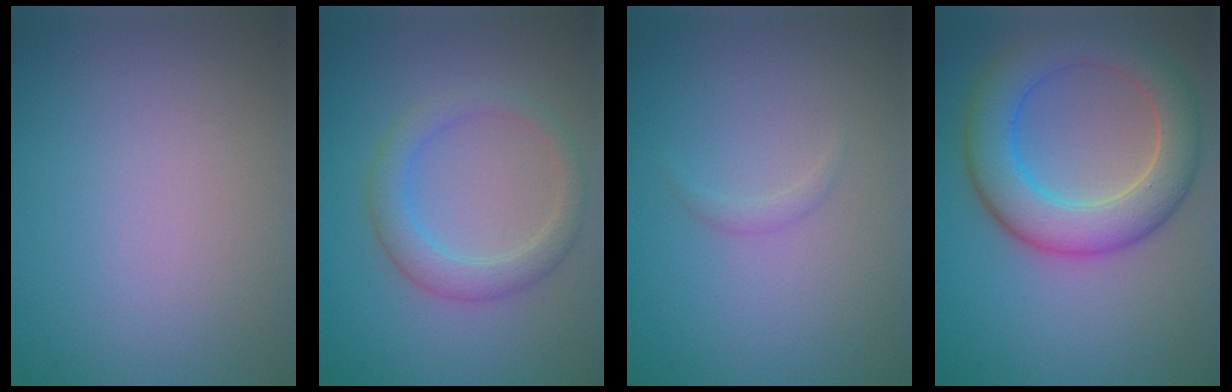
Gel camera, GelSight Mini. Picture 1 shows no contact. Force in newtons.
{"total": 3.0, "press": 3.0, "slide": 0.2}
{"total": 0.8, "press": 0.8, "slide": 0.0}
{"total": 7.1, "press": 7.1, "slide": 0.3}